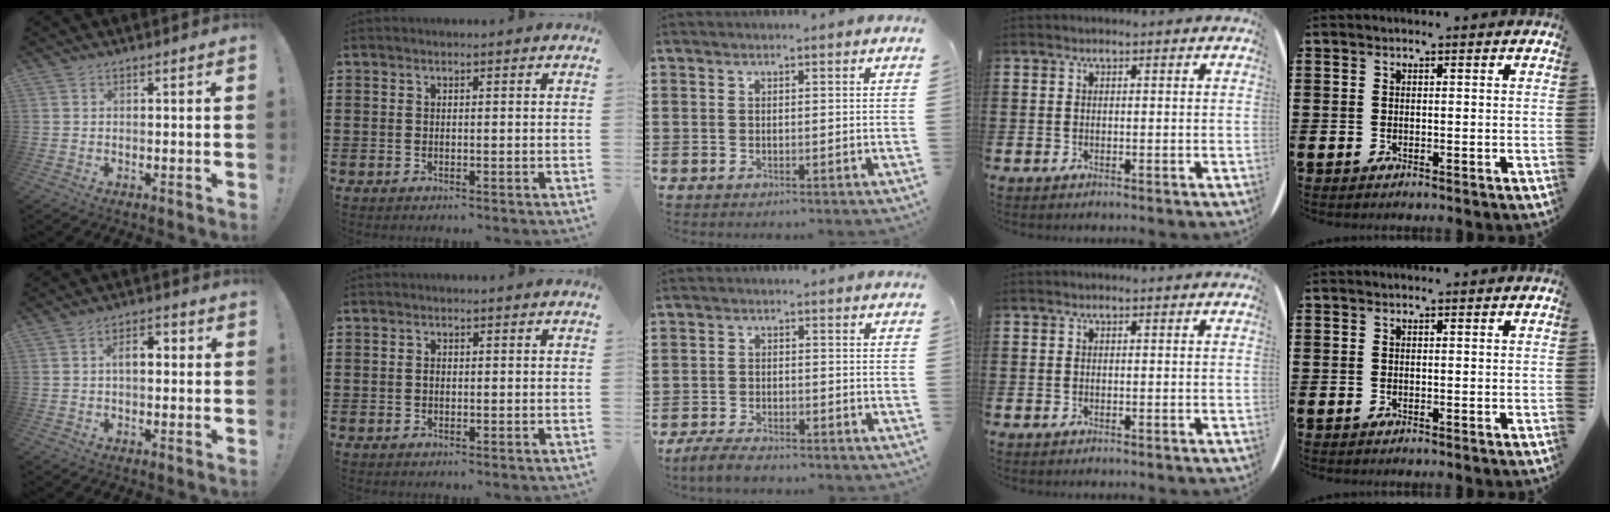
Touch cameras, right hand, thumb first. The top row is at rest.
{"thumb": {"total": 5.7, "force": [0.3, 3.2, 4.7], "torque": [-0.074, 0.012, 0.001]}, "index": {"total": 0.8, "force": [-0.1, 0.5, 0.5], "torque": [-0.013, 0.001, -0.002]}, "middle": {"total": 3.4, "force": [-3.0, 0.8, 1.2], "torque": [-0.036, 0.002, -0.065]}}